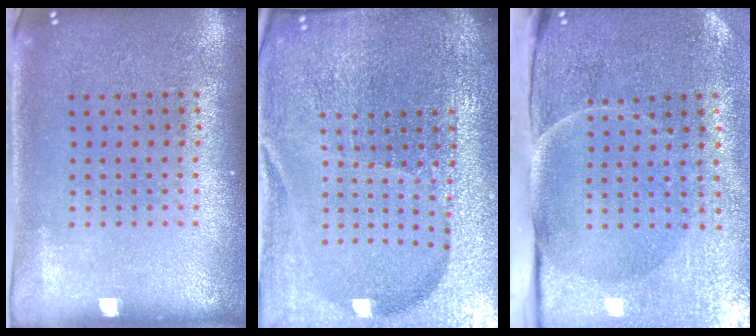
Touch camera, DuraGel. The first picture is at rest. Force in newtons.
{"total": 5.6, "press": 5.1, "slide": 2.3}
{"total": 5.1, "press": 4.1, "slide": 3.1}